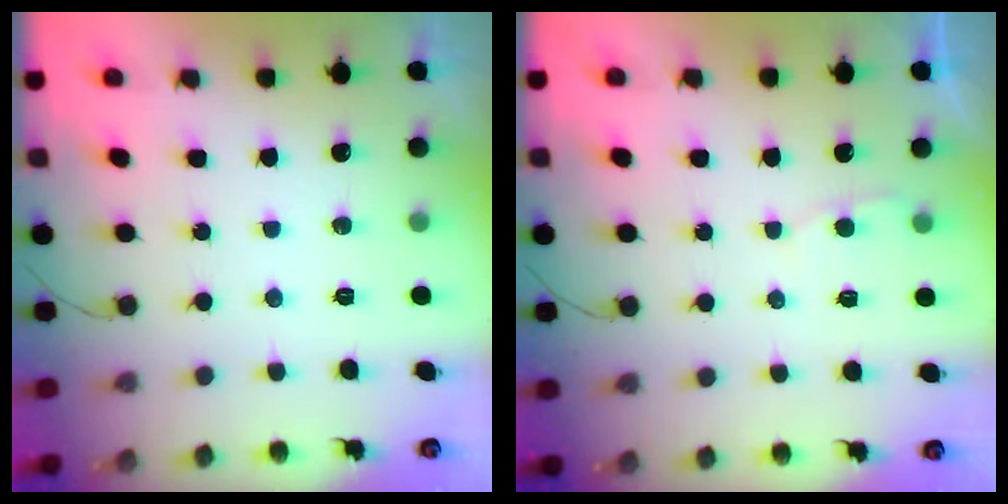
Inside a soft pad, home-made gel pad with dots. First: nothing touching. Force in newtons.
{"total": 2.3, "press": 2.3, "slide": 0.3}